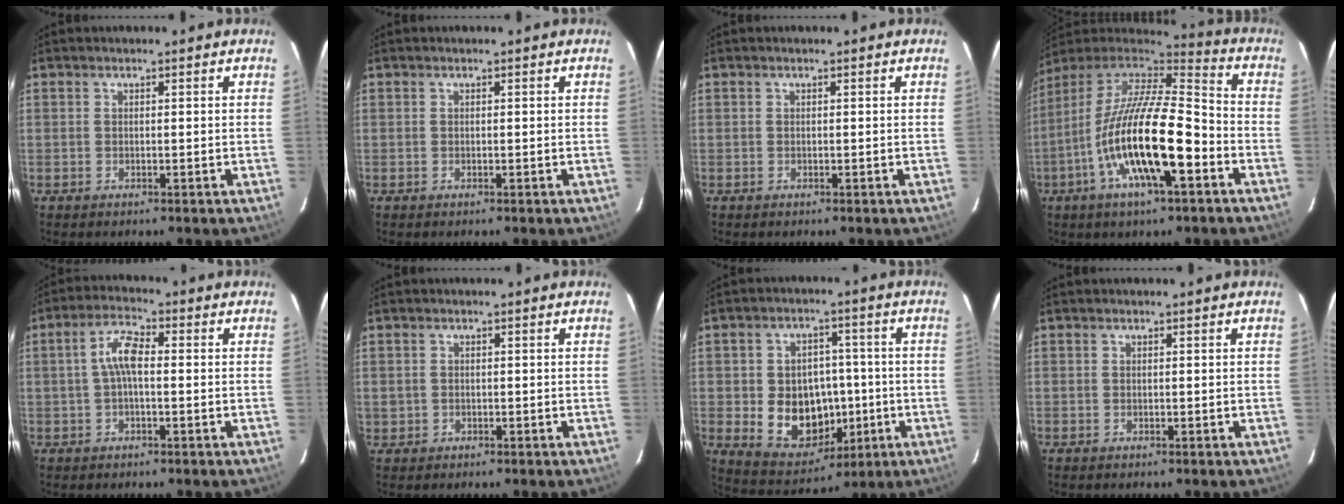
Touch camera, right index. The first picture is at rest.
{"total": 0.0}
{"total": 0.0}
{"total": 20.8, "force": [-7.4, 5.5, 18.6], "torque": [-0.342, -0.026, -0.142]}
{"total": 5.3, "force": [-0.1, 1.9, 5.0], "torque": [-0.103, 0.017, -0.003]}
{"total": 1.7, "force": [-0.3, 1.7, 0.3], "torque": [-0.007, 0.001, 0.000]}
{"total": 13.0, "force": [-2.2, 10.4, 7.5], "torque": [-0.158, 0.008, -0.011]}
{"total": 0.0}